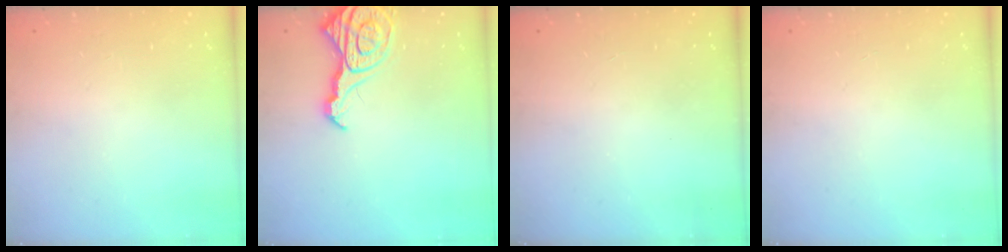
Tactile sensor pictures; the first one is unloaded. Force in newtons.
{"total": 12.9, "press": 12.8, "slide": 1.4}
{"total": 0.0}
{"total": 0.0}